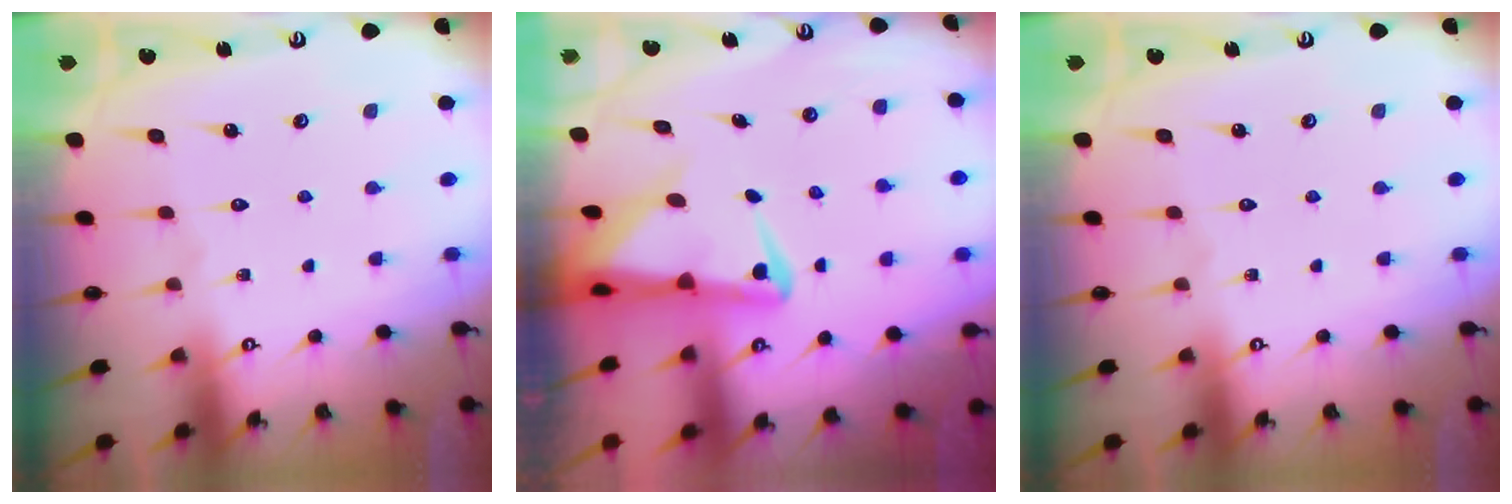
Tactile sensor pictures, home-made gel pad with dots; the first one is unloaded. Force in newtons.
{"total": 4.2, "press": 4.1, "slide": 0.9}
{"total": 0.0}